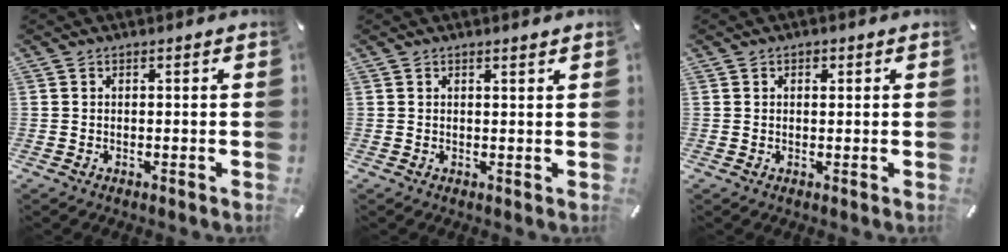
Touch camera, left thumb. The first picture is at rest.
{"total": 0.9, "force": [0.7, 0.1, 0.5], "torque": [-0.009, -0.001, 0.013]}
{"total": 1.1, "force": [0.3, 1.0, 0.5], "torque": [-0.002, 0.002, 0.003]}